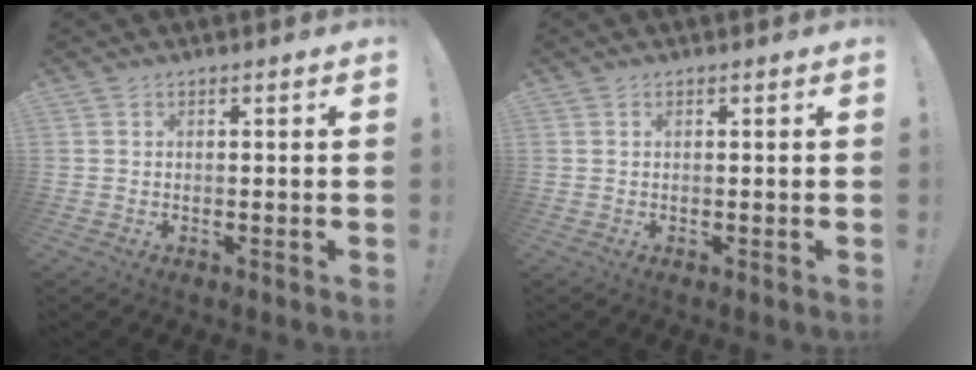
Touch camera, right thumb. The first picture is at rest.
{"total": 0.0}